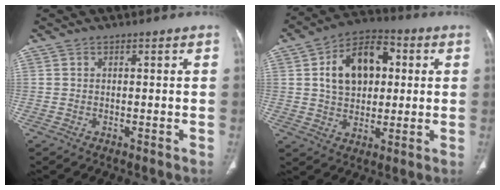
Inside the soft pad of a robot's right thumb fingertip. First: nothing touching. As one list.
[{"total": 14.2, "force": [2.9, 9.6, 10.1], "torque": [-0.133, 0.012, 0.042]}]